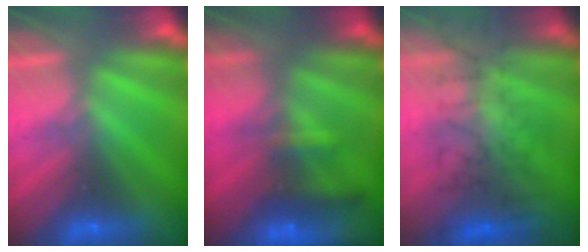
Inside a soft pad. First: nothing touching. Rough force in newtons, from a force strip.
{"total": 10.5}
{"total": 5.0}